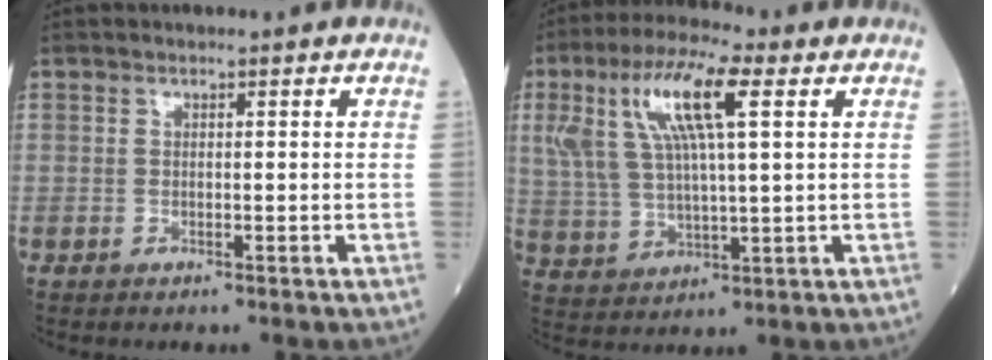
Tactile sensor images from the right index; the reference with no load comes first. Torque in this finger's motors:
{"motor_torque": [1.21, 0.93, 0.39, 0.21]}